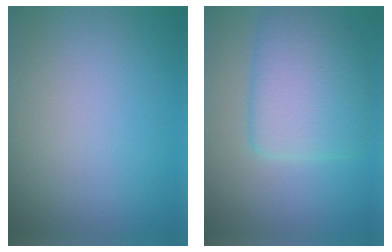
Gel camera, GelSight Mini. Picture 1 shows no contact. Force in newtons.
{"total": 5.7, "press": 5.7, "slide": 0.2}